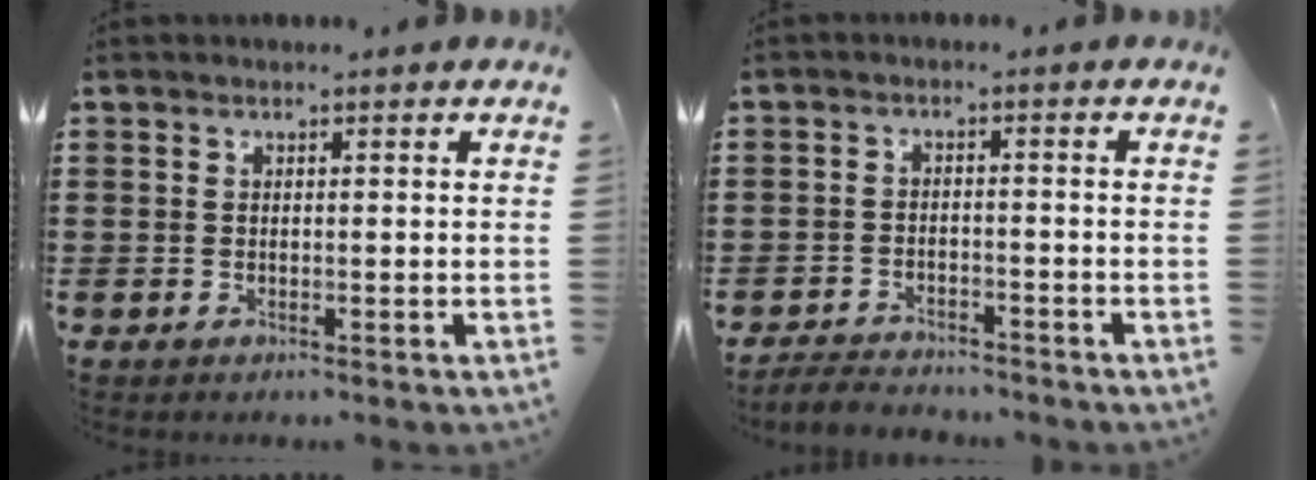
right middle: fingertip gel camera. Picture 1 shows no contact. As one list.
[{"total": 3.1, "force": [-3.0, 0.6, -0.1], "torque": [-0.005, 0.001, -0.067]}]